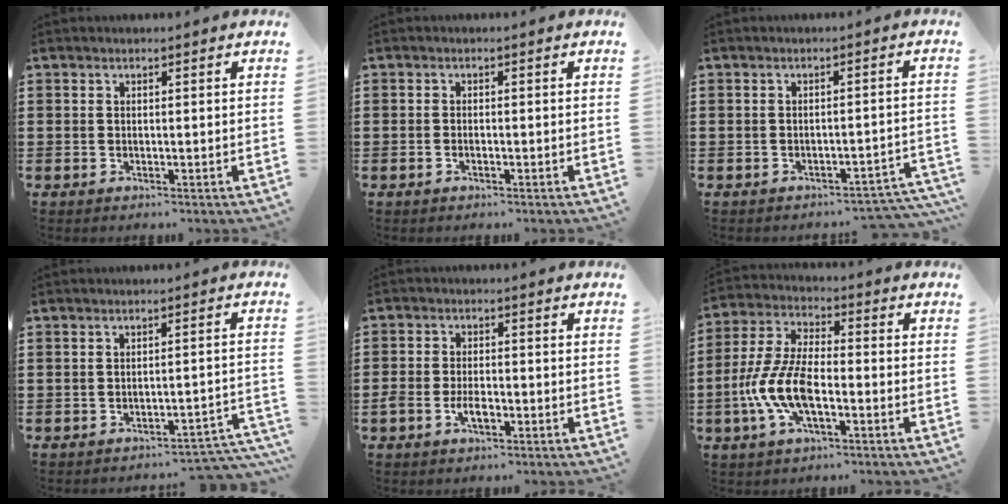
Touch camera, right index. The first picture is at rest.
{"total": 0.6, "force": [-0.5, 0.1, 0.3], "torque": [-0.008, -0.004, -0.008]}
{"total": 2.4, "force": [-2.3, 0.4, 0.7], "torque": [-0.017, 0.001, -0.049]}
{"total": 2.9, "force": [-2.7, 0.2, 1.0], "torque": [-0.022, 0.000, -0.057]}
{"total": 3.7, "force": [-1.6, 1.8, 2.7], "torque": [-0.060, -0.001, -0.032]}
{"total": 9.3, "force": [-3.2, 3.9, 7.8], "torque": [-0.187, -0.007, -0.064]}